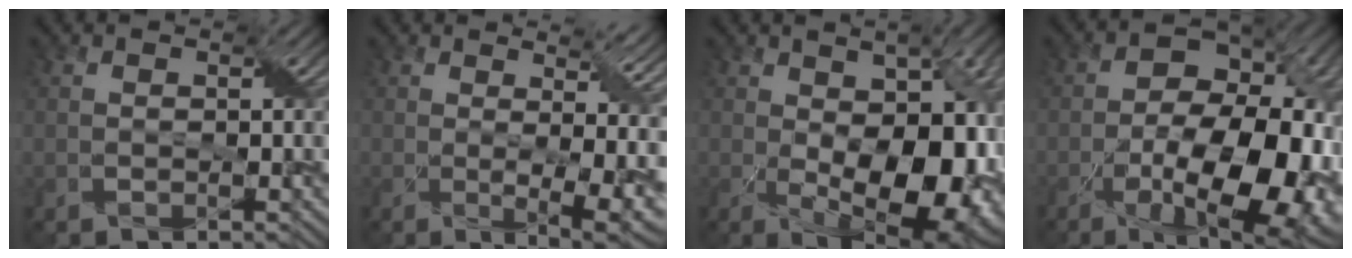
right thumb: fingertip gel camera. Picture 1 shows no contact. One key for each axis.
{"total": 9.9, "fx": 1.3, "fy": 4.2, "fz": 8.9, "tx": -0.097, "ty": -0.002, "tz": 0.038}
{"total": 17.2, "fx": -2.3, "fy": 9.4, "fz": 14.2, "tx": -0.204, "ty": -0.045, "tz": -0.004}
{"total": 16.7, "fx": -5.0, "fy": 8.4, "fz": 13.5, "tx": -0.207, "ty": -0.005, "tz": -0.086}